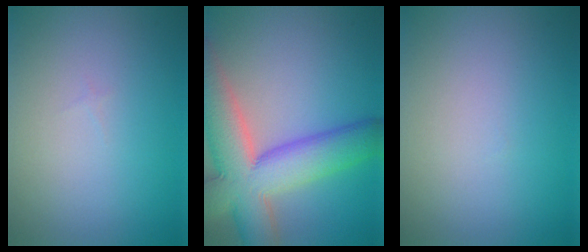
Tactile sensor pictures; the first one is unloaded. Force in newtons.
{"total": 11.7, "press": 11.7, "slide": 0.6}
{"total": 0.0}